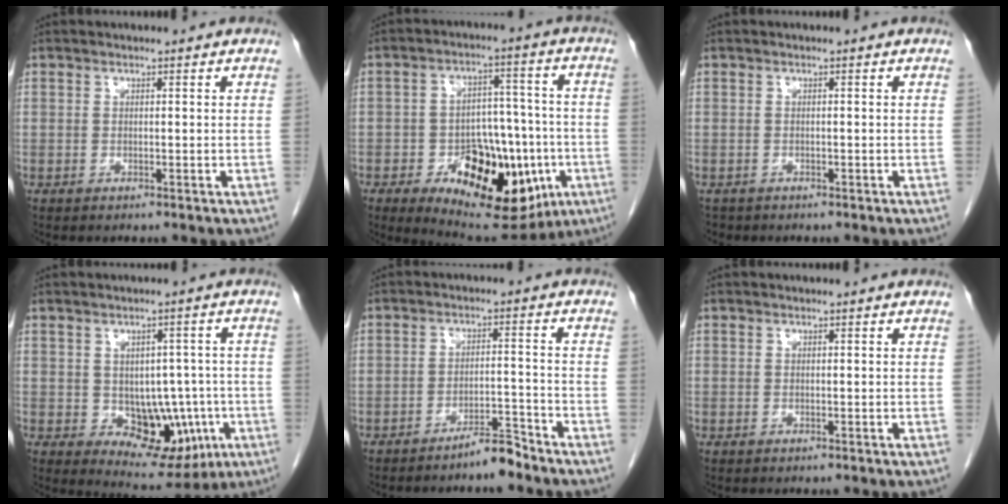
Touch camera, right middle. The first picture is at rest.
{"total": 19.1, "force": [-7.1, 9.3, 15.1], "torque": [-0.216, 0.012, -0.088]}
{"total": 1.2, "force": [-1.0, 0.7, 0.1], "torque": [-0.012, -0.001, -0.015]}
{"total": 9.7, "force": [-2.2, 6.0, 7.3], "torque": [-0.084, 0.006, -0.009]}
{"total": 4.1, "force": [-3.7, 0.2, 1.7], "torque": [-0.023, -0.005, -0.064]}
{"total": 0.0}